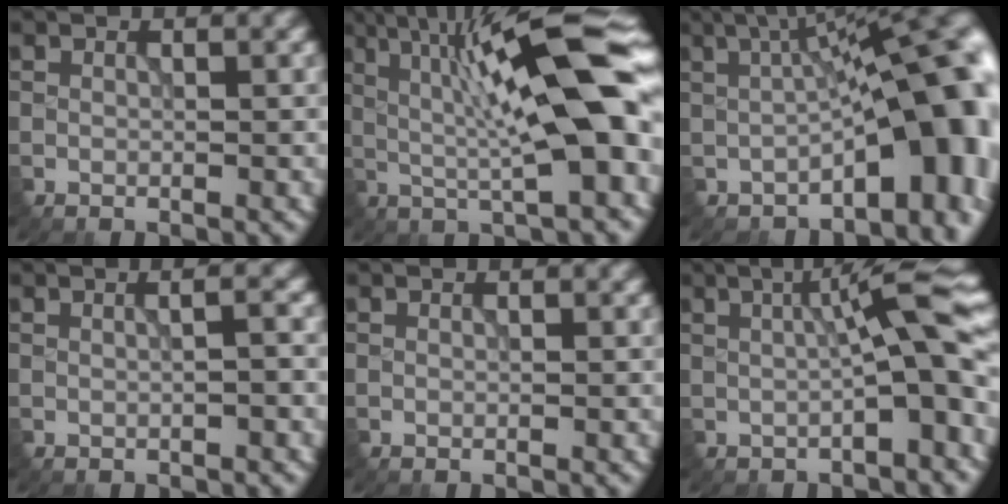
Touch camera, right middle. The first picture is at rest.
{"total": 13.3, "force": [1.6, 2.3, 13.0], "torque": [-0.191, 0.024, 0.014]}
{"total": 14.2, "force": [-1.3, 6.0, 12.8], "torque": [-0.132, 0.015, -0.009]}
{"total": 2.5, "force": [0.4, 1.1, 2.2], "torque": [-0.006, 0.008, -0.007]}
{"total": 0.0}
{"total": 6.3, "force": [0.3, 1.0, 6.3], "torque": [-0.088, 0.018, 0.003]}